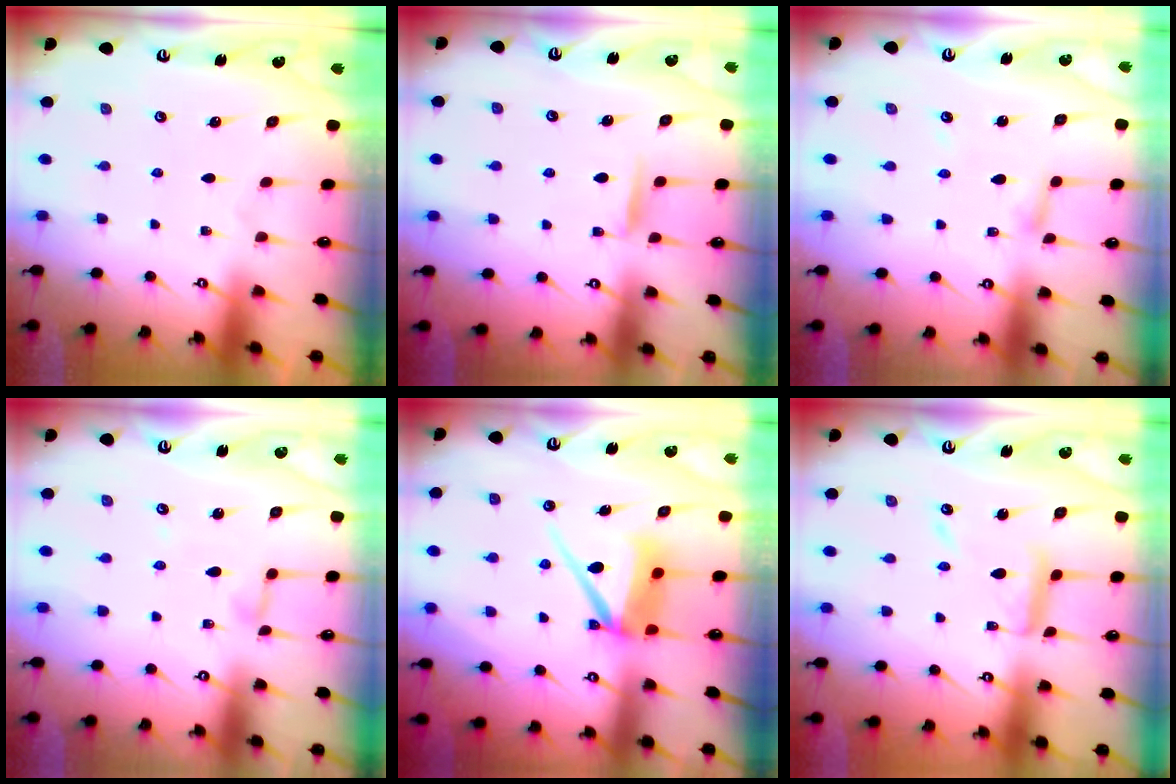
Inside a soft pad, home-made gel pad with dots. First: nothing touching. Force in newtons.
{"total": 6.1, "press": 6.1, "slide": 0.9}
{"total": 2.8, "press": 2.7, "slide": 0.3}
{"total": 3.8, "press": 3.8, "slide": 0.1}
{"total": 8.5, "press": 8.5, "slide": 1.0}
{"total": 10.4, "press": 10.3, "slide": 0.8}